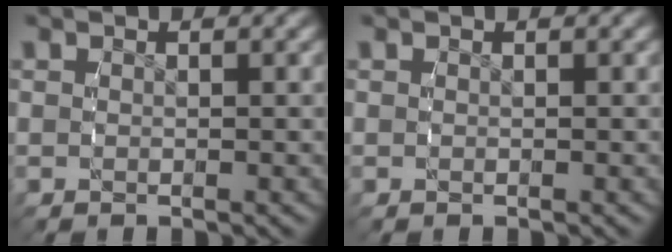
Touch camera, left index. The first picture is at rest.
{"total": 0.0}